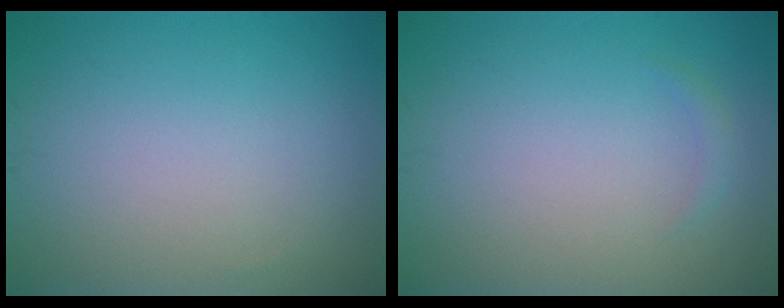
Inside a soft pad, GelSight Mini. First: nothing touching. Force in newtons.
{"total": 0.7, "press": 0.7, "slide": 0.1}